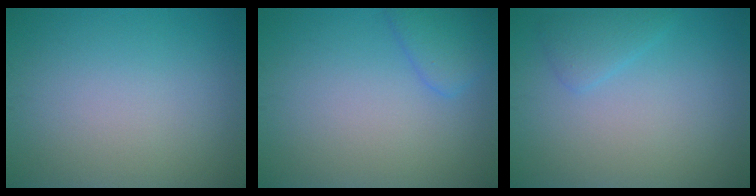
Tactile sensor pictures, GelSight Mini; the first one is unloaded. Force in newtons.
{"total": 2.5, "press": 2.5, "slide": 0.2}
{"total": 1.7, "press": 1.7, "slide": 0.0}